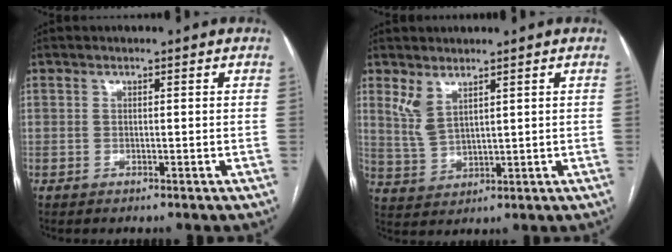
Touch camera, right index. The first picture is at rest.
{"total": 4.4, "force": [2.9, 1.4, 2.9], "torque": [-0.072, -0.004, 0.070]}